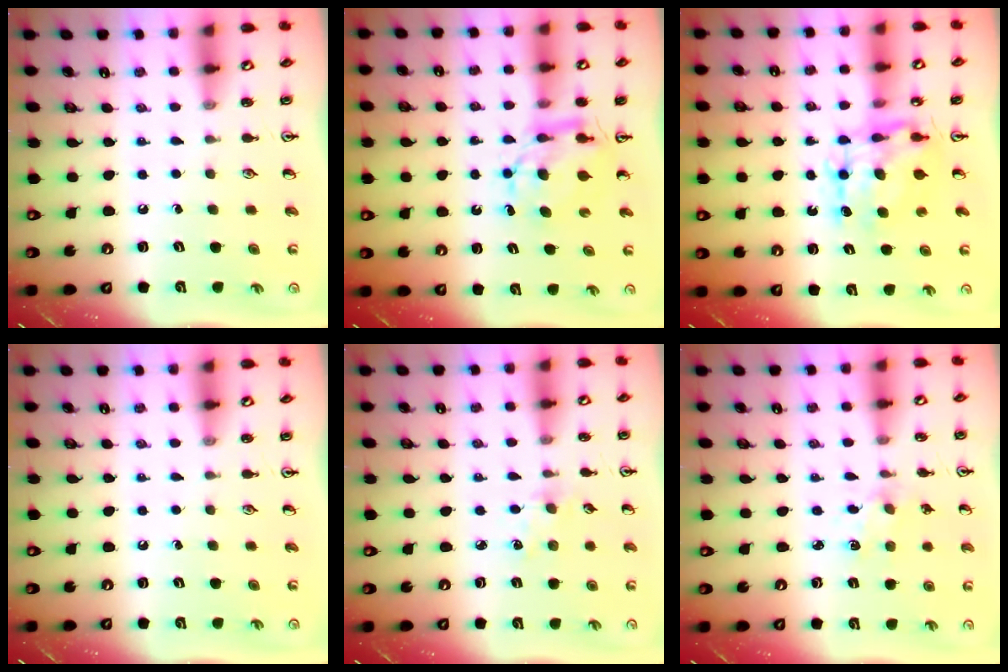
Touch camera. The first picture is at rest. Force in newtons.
{"total": 6.4, "press": 6.4, "slide": 0.5}
{"total": 8.4, "press": 8.4, "slide": 0.7}
{"total": 0.0}
{"total": 3.1, "press": 3.1, "slide": 0.5}
{"total": 2.0, "press": 2.0, "slide": 0.4}